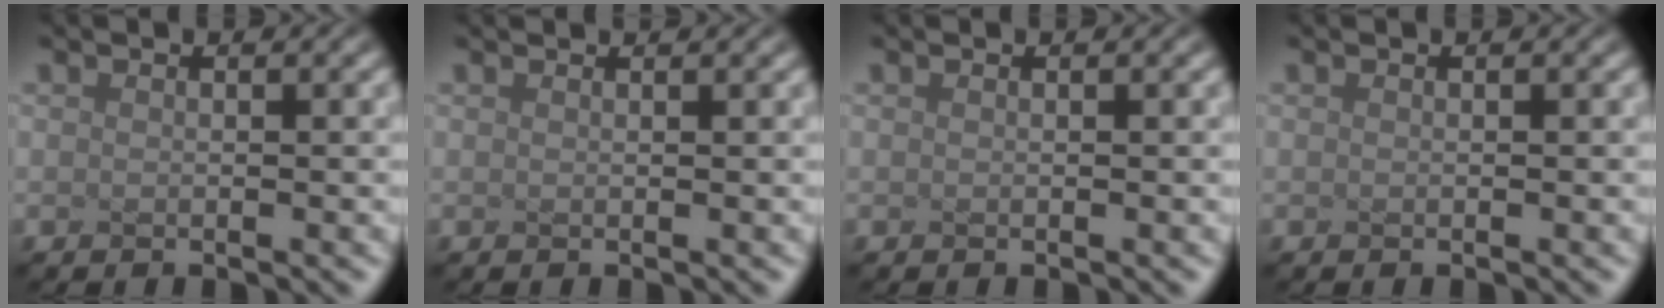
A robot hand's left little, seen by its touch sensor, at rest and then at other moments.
{"total": 1.0, "force": [0.9, 0.2, 0.2], "torque": [-0.003, -0.001, 0.003]}
{"total": 0.0}
{"total": 0.0}